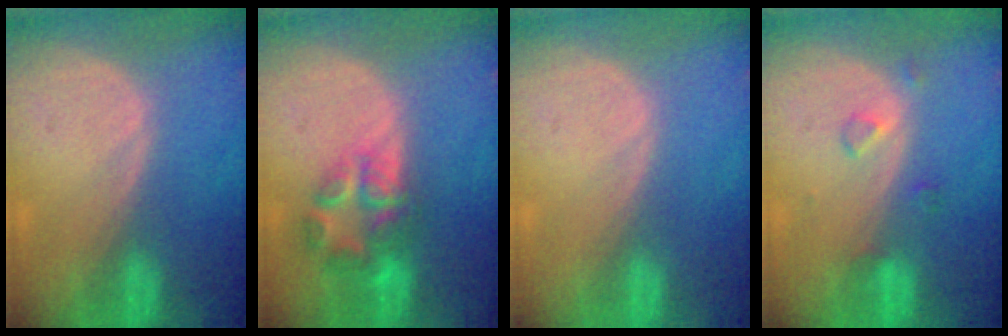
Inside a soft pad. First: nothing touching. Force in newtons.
{"total": 6.7, "press": 6.4, "slide": 1.8}
{"total": 0.0}
{"total": 2.1, "press": 2.1, "slide": 0.1}